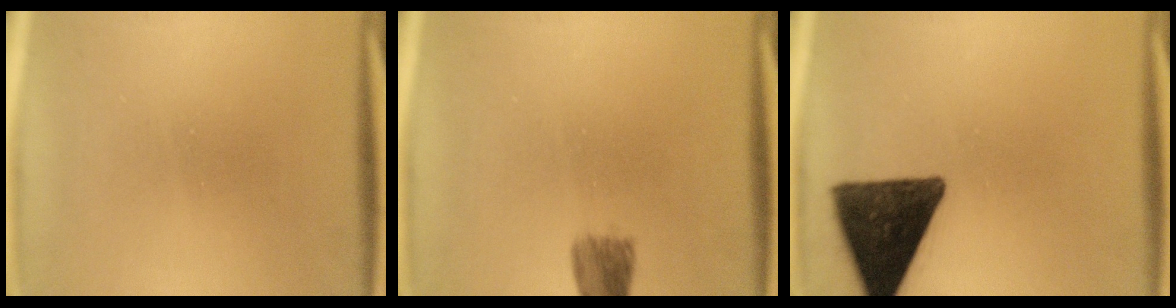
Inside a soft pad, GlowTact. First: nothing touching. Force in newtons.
{"total": 3.1}
{"total": 14.8}